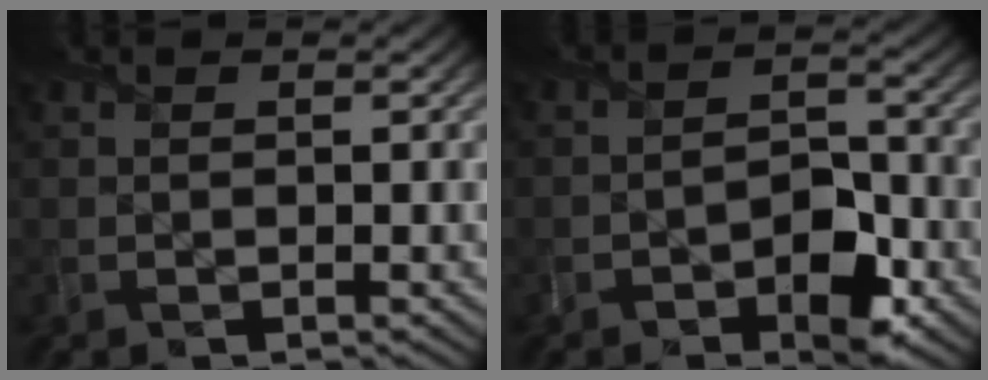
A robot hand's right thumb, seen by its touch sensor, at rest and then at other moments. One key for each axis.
{"total": 6.2, "fx": -3.2, "fy": 3.5, "fz": 4.0, "tx": -0.057, "ty": -0.004, "tz": -0.055}